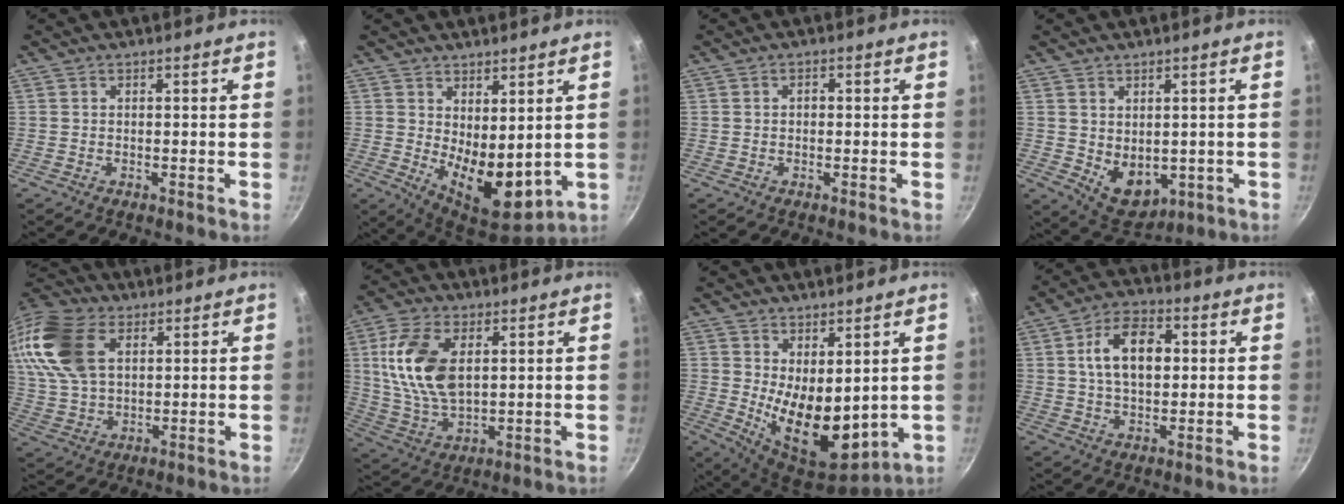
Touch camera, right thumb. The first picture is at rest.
{"total": 11.1, "force": [1.7, 6.0, 9.2], "torque": [-0.112, -0.043, 0.045]}
{"total": 1.0, "force": [-0.1, 0.8, 0.7], "torque": [-0.012, 0.006, -0.002]}
{"total": 7.6, "force": [-0.1, 5.6, 5.1], "torque": [-0.054, -0.015, 0.022]}
{"total": 18.3, "force": [6.5, 11.5, 12.7], "torque": [-0.255, 0.001, 0.124]}
{"total": 14.6, "force": [3.4, 8.3, 11.5], "torque": [-0.212, -0.014, 0.074]}
{"total": 13.4, "force": [1.6, 7.4, 11.0], "torque": [-0.139, -0.045, 0.051]}
{"total": 11.4, "force": [1.9, 7.0, 8.8], "torque": [-0.132, 0.013, 0.026]}